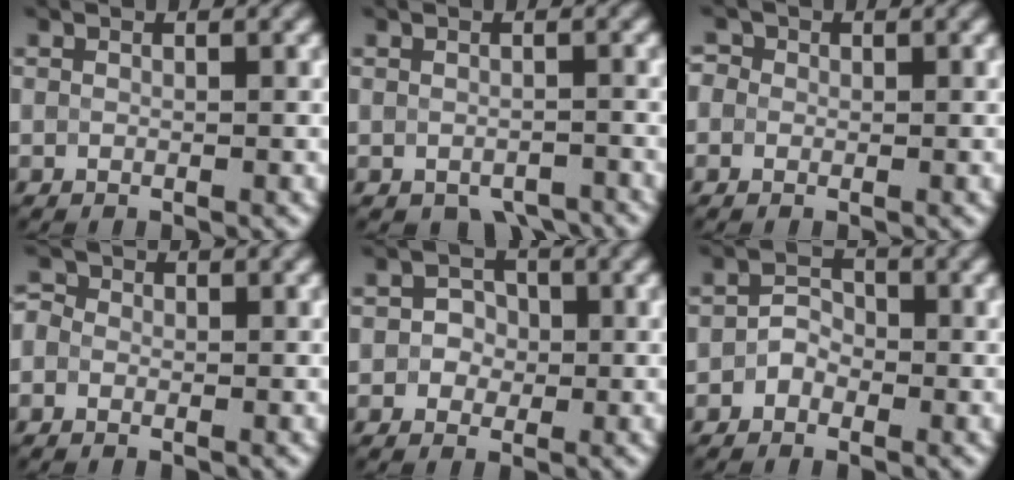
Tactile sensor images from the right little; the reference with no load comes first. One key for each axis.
{"total": 2.4, "fx": -1.8, "fy": 1.2, "fz": 1.0, "tx": -0.008, "ty": -0.009, "tz": -0.022}
{"total": 1.6, "fx": 0.6, "fy": 1.4, "fz": 0.5, "tx": 0.000, "ty": 0.005, "tz": -0.011}
{"total": 1.6, "fx": 0.1, "fy": 1.5, "fz": 0.7, "tx": -0.004, "ty": 0.004, "tz": -0.019}
{"total": 2.0, "fx": -0.2, "fy": 1.8, "fz": 0.7, "tx": 0.005, "ty": 0.001, "tz": -0.011}
{"total": 1.9, "fx": -0.9, "fy": 1.4, "fz": 0.8, "tx": -0.014, "ty": 0.007, "tz": -0.019}